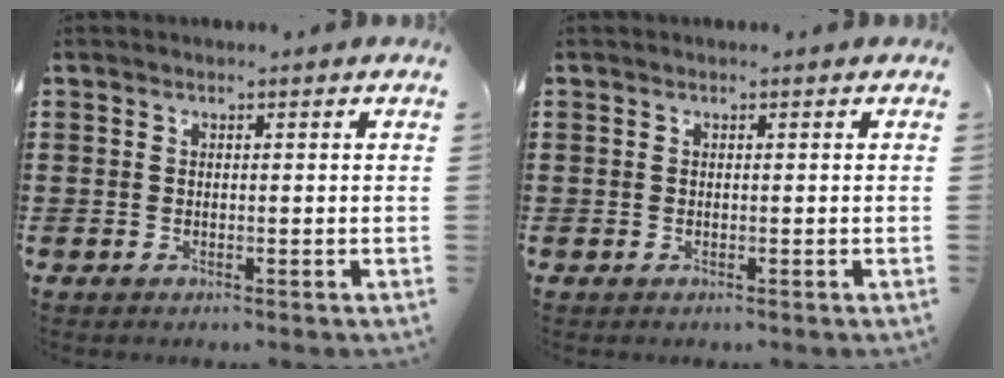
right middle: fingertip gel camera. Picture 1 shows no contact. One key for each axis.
{"total": 0.0}